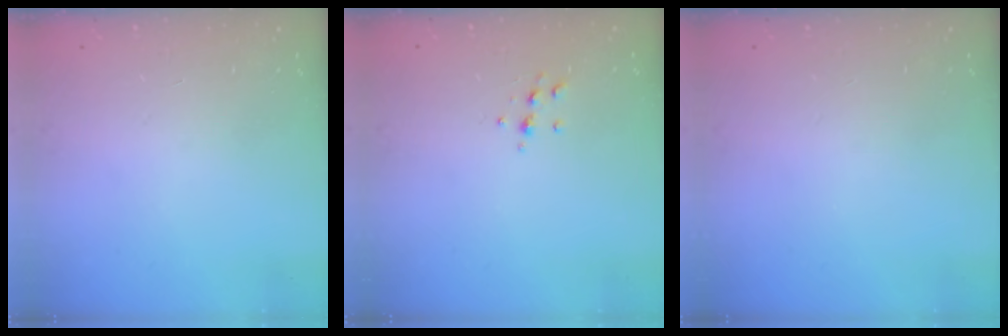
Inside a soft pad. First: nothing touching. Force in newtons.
{"total": 5.8, "press": 5.8, "slide": 0.6}
{"total": 0.0}